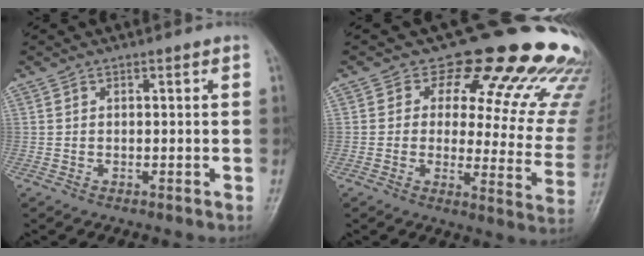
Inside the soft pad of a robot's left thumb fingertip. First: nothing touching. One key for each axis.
{"total": 21.9, "fx": 16.3, "fy": 9.3, "fz": 11.2, "tx": -0.085, "ty": -0.093, "tz": 0.179}